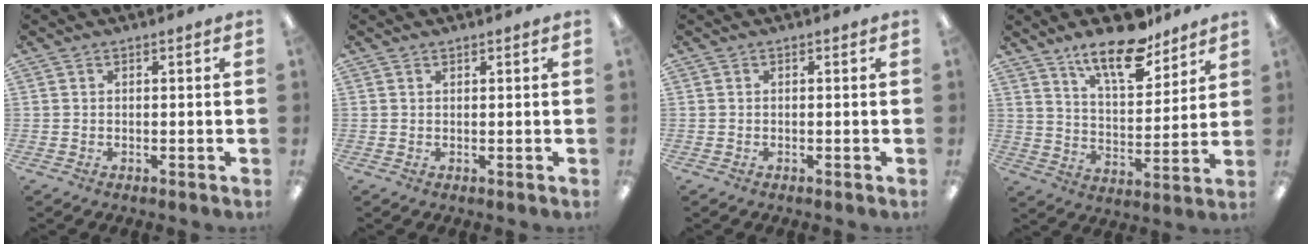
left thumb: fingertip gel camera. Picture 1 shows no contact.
{"total": 0.7, "force": [0.7, 0.2, 0.0], "torque": [-0.001, 0.000, 0.013]}
{"total": 0.0}
{"total": 14.9, "force": [11.8, 5.1, 7.6], "torque": [-0.116, -0.072, 0.203]}